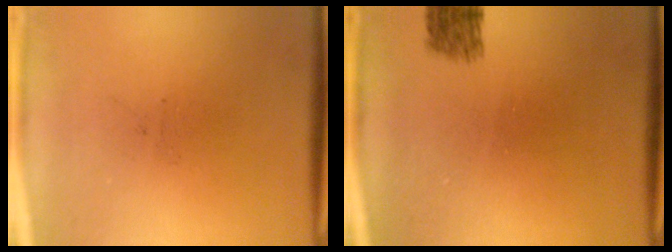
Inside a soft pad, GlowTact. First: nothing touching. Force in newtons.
{"total": 2.5}